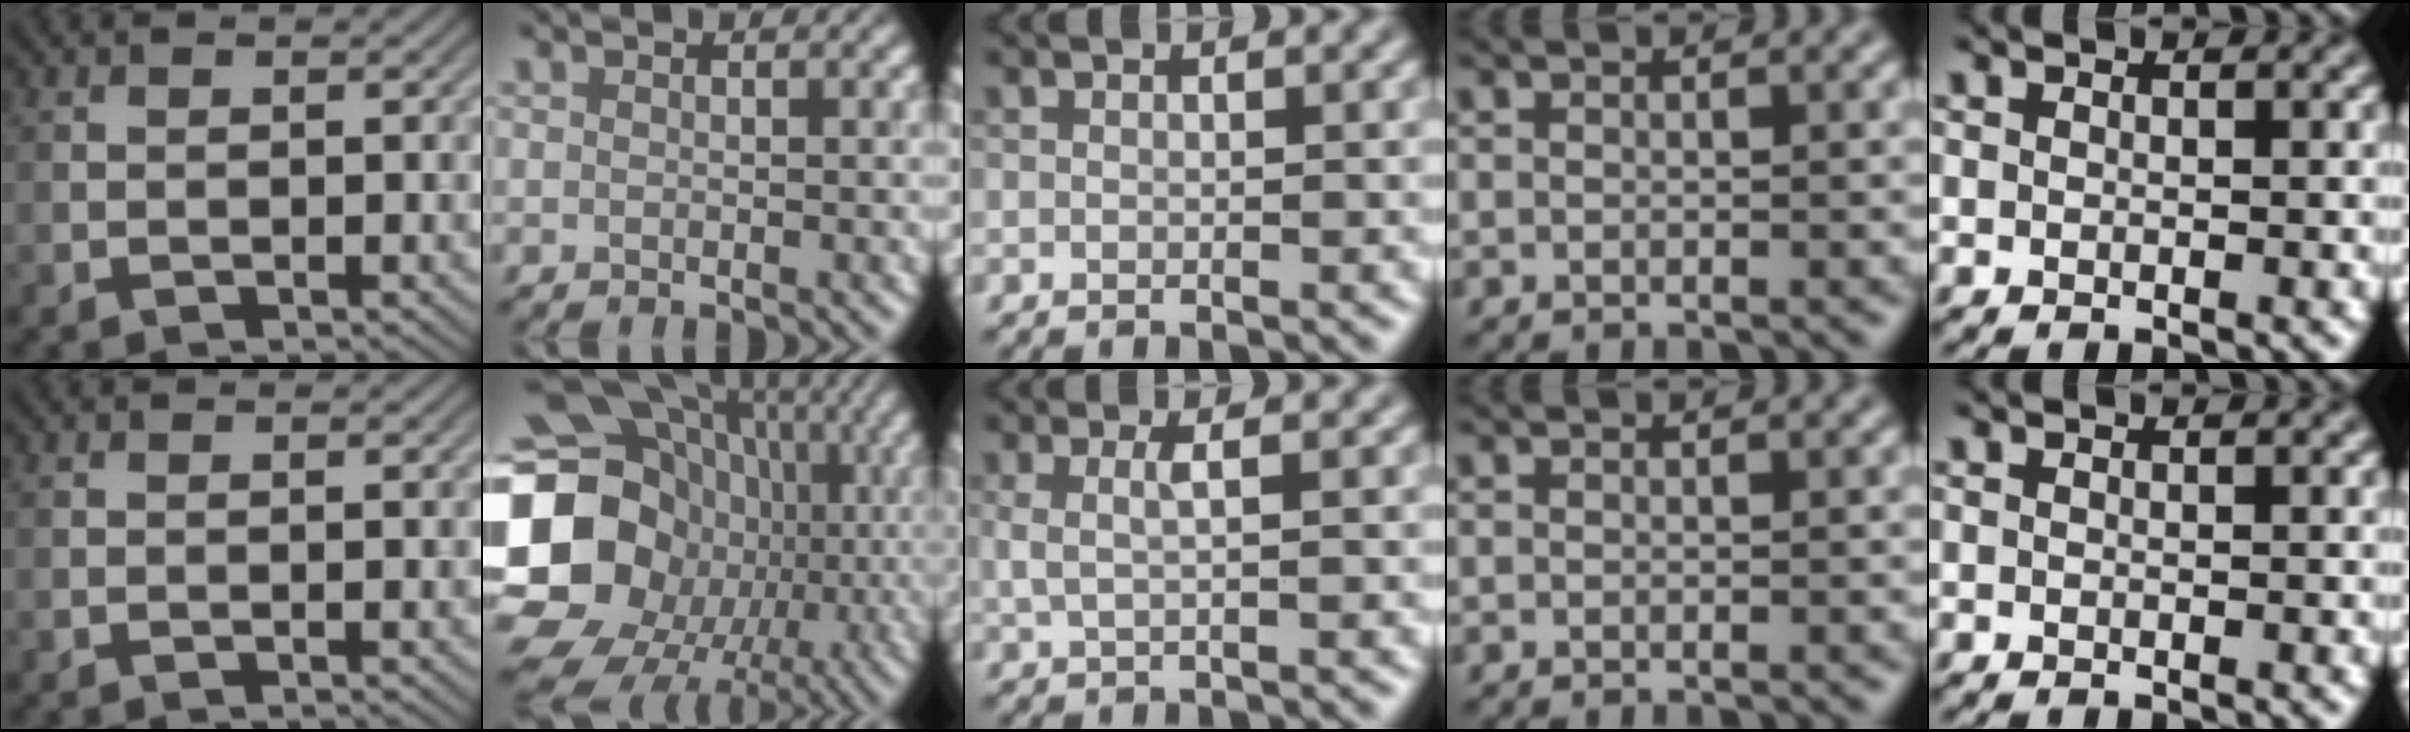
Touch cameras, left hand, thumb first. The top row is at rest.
{"index": {"total": 21.1, "force": [-2.8, 18.4, 10.0], "torque": [-0.194, 0.008, -0.086]}, "middle": {"total": 1.8, "force": [0.3, 0.5, 1.7], "torque": [-0.033, -0.002, 0.004]}}